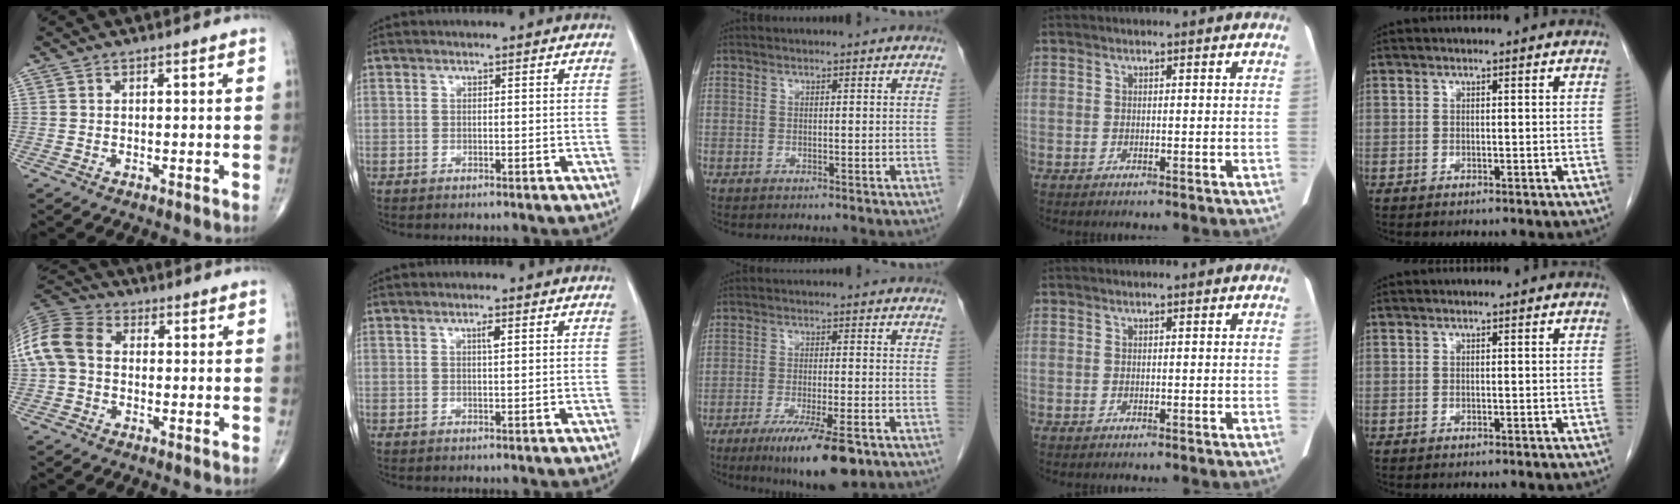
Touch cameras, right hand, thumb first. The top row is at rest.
{"thumb": {"total": 11.3, "force": [0.2, 8.5, 7.4], "torque": [-0.156, 0.033, -0.005]}, "index": {"total": 1.7, "force": [0.8, 0.3, 1.5], "torque": [-0.028, -0.002, 0.013]}, "middle": {"total": 11.2, "force": [-7.1, 1.6, 8.5], "torque": [-0.133, -0.024, -0.107]}}